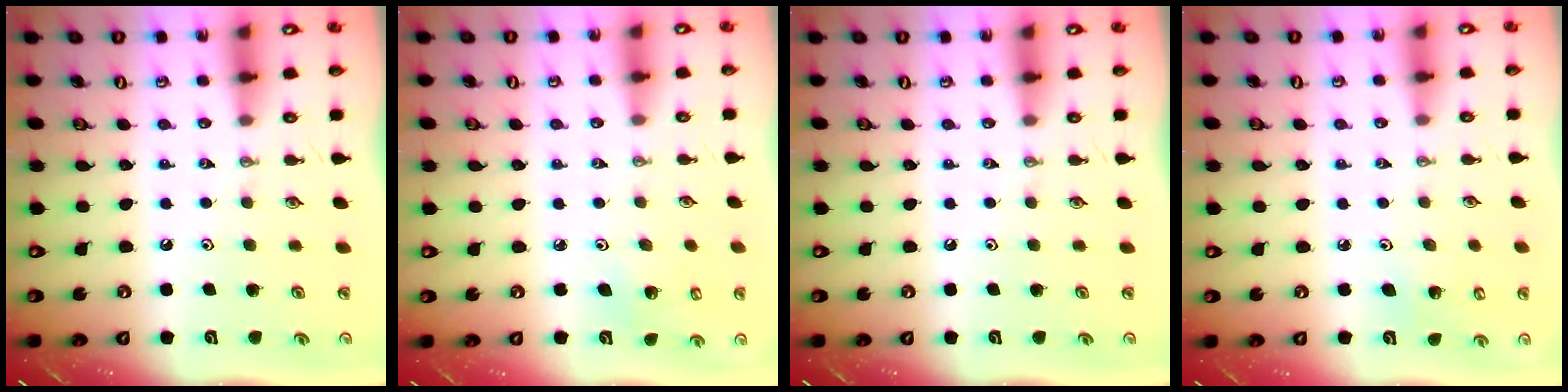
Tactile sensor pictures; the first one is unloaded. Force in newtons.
{"total": 3.3, "press": 3.1, "slide": 1.1}
{"total": 0.0}
{"total": 4.4, "press": 4.1, "slide": 1.4}